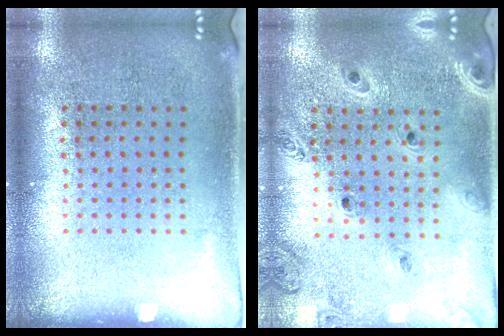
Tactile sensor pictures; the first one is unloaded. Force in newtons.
{"total": 1.3, "press": 1.3, "slide": 0.1}